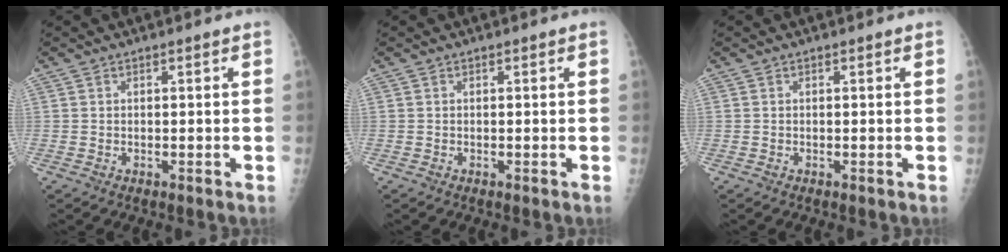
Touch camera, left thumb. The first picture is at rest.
{"total": 0.0}
{"total": 0.0}